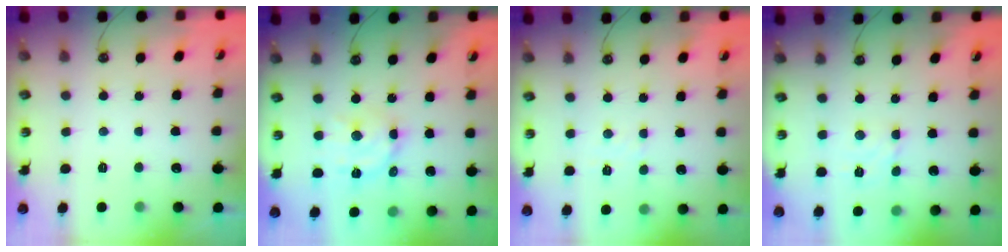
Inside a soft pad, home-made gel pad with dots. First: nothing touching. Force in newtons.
{"total": 12.2, "press": 12.2, "slide": 0.9}
{"total": 4.2, "press": 4.2, "slide": 0.4}
{"total": 2.5, "press": 2.5, "slide": 0.3}